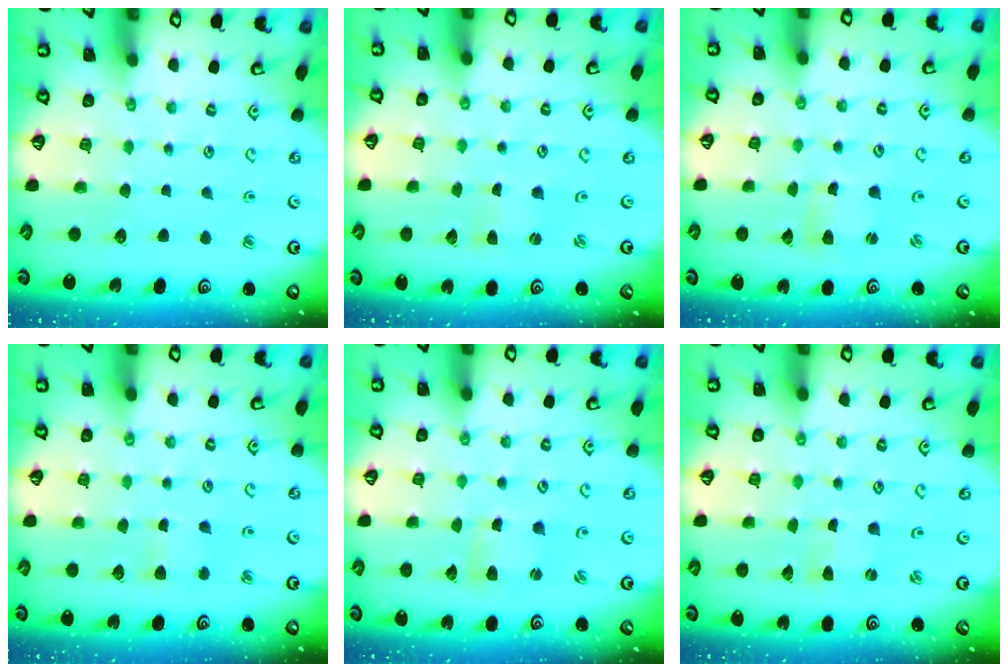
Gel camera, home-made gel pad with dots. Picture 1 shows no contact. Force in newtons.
{"total": 0.0}
{"total": 1.8, "press": 1.8, "slide": 0.2}
{"total": 2.8, "press": 2.8, "slide": 0.5}
{"total": 2.5, "press": 2.5, "slide": 0.3}
{"total": 0.0}